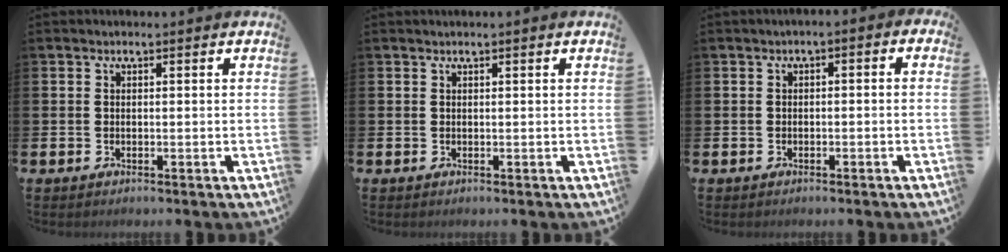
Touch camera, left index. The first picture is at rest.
{"total": 0.0}
{"total": 1.5, "force": [-1.3, 0.5, 0.5], "torque": [-0.017, 0.006, -0.030]}